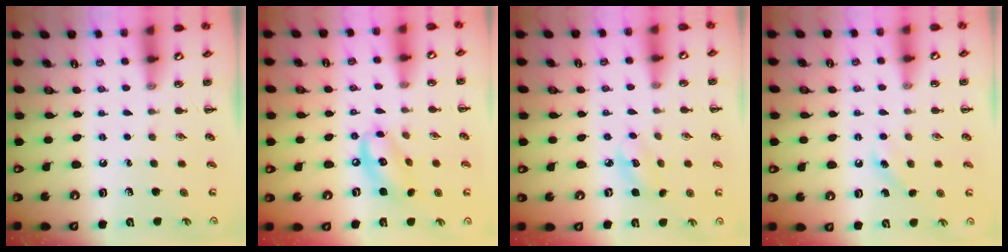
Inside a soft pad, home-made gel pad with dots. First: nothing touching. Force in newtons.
{"total": 11.2, "press": 11.0, "slide": 2.3}
{"total": 3.9, "press": 3.8, "slide": 0.8}
{"total": 4.2, "press": 4.1, "slide": 1.1}